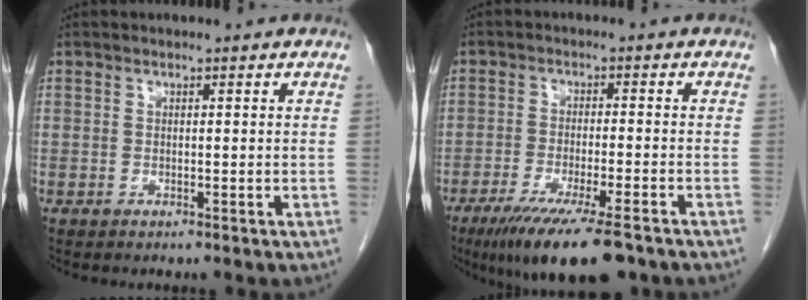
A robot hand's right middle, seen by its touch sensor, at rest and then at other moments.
{"total": 12.9, "force": [-9.4, 1.6, 8.6], "torque": [-0.132, -0.029, -0.148]}